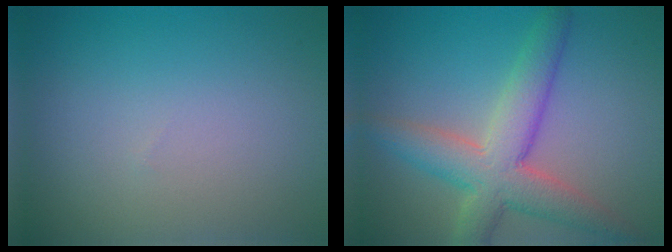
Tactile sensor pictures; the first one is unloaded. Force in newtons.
{"total": 6.5, "press": 6.5, "slide": 0.4}